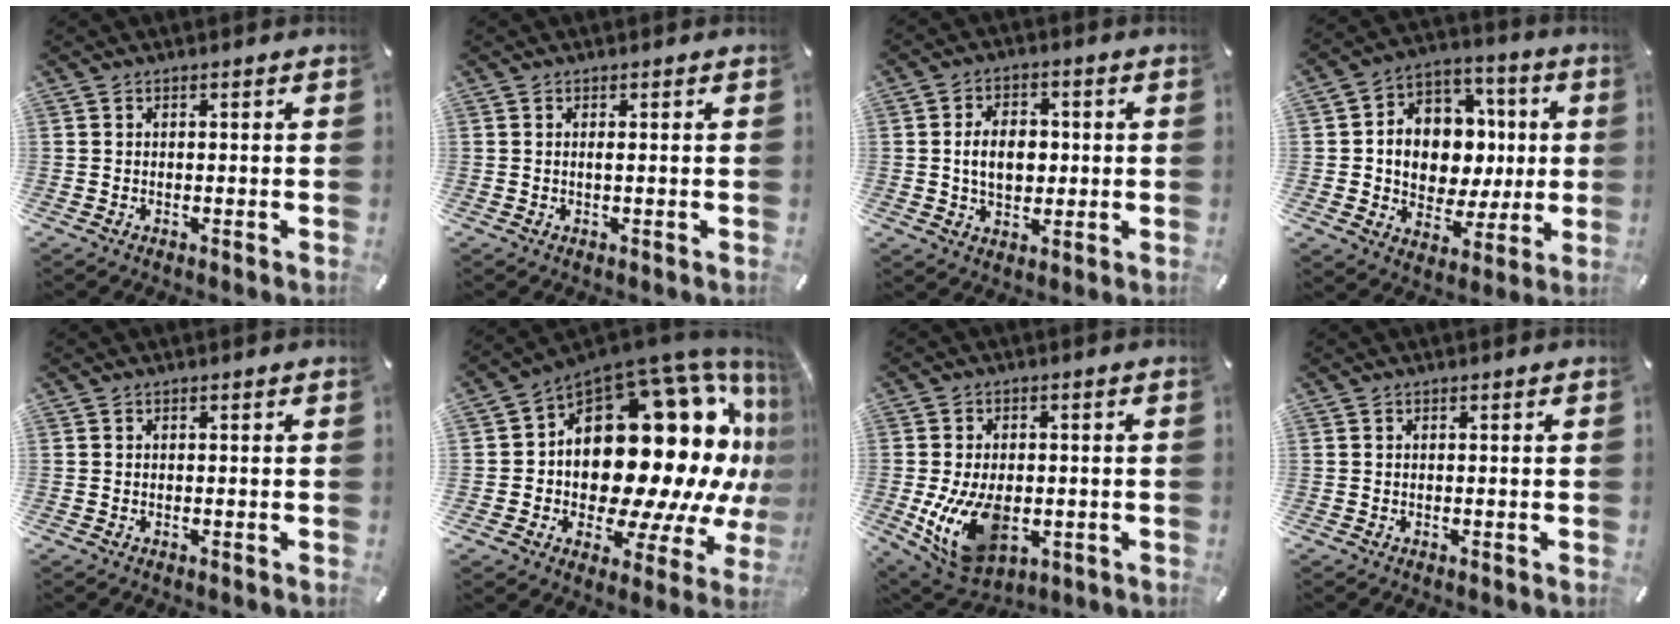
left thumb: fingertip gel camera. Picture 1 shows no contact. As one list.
[{"total": 0.7, "force": [0.0, 0.0, 0.7], "torque": [-0.013, -0.001, 0.000]}, {"total": 7.9, "force": [0.1, 5.7, 5.4], "torque": [-0.089, 0.003, -0.002]}, {"total": 12.2, "force": [0.0, 11.0, 5.3], "torque": [-0.088, -0.006, 0.012]}, {"total": 0.0}, {"total": 27.3, "force": [6.0, 15.6, 21.5], "torque": [-0.286, -0.110, 0.136]}, {"total": 15.2, "force": [-2.9, 9.9, 11.2], "torque": [-0.225, -0.006, -0.043]}, {"total": 0.0}]